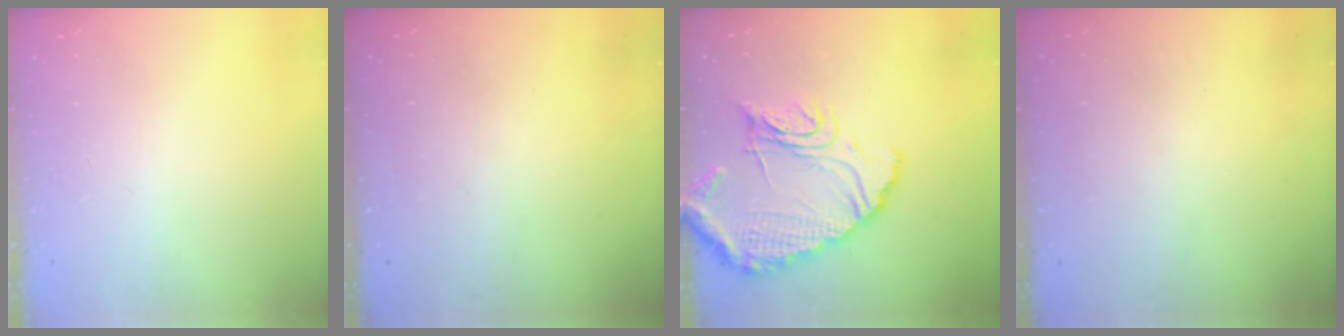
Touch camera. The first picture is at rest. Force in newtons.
{"total": 3.2, "press": 3.2, "slide": 0.1}
{"total": 15.7, "press": 15.6, "slide": 1.0}
{"total": 3.2, "press": 3.2, "slide": 0.1}